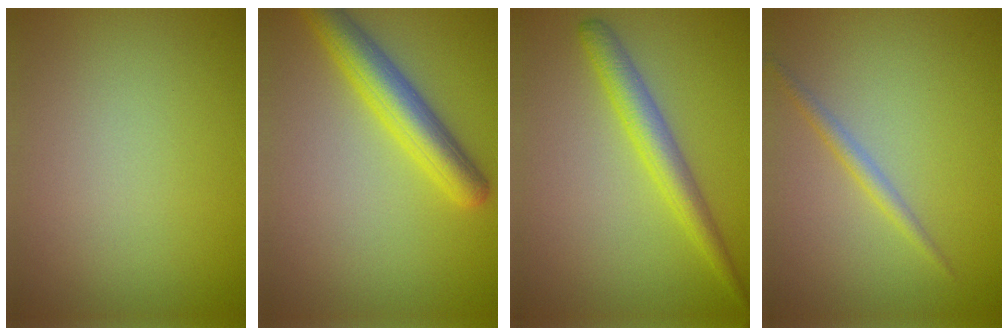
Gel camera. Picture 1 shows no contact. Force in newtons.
{"total": 4.9, "press": 4.9, "slide": 0.2}
{"total": 3.4, "press": 3.4, "slide": 0.1}
{"total": 1.5, "press": 1.5, "slide": 0.0}